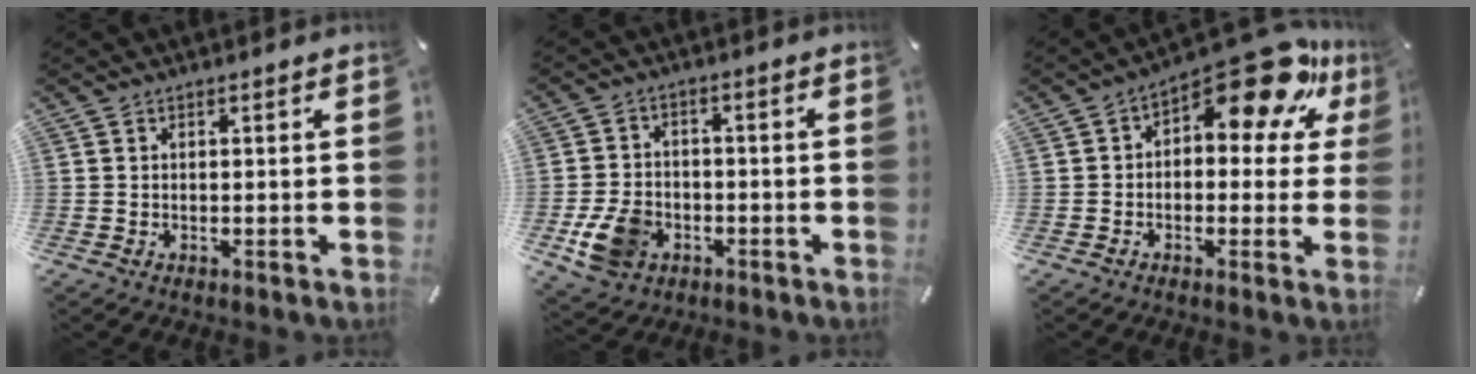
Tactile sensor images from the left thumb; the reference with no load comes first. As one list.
[{"total": 9.5, "force": [-3.3, 7.3, 5.2], "torque": [-0.111, 0.012, -0.058]}, {"total": 17.6, "force": [10.1, 7.7, 12.2], "torque": [-0.170, -0.074, 0.171]}]